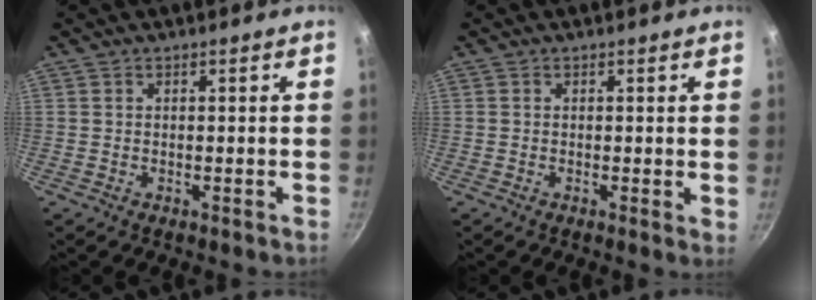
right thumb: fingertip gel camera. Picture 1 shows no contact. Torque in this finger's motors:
{"motor_torque": [-0.17, 0.06, -0.31, -0.21, 0.06]}